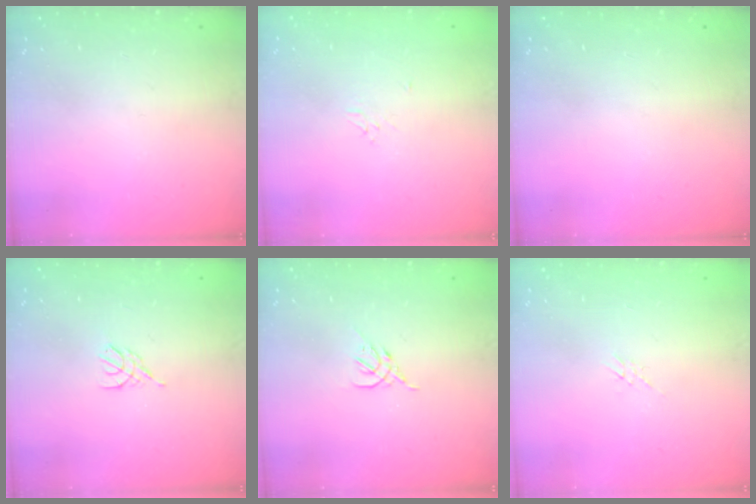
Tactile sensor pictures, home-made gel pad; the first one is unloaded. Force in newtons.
{"total": 4.1, "press": 4.0, "slide": 0.5}
{"total": 0.0}
{"total": 3.4, "press": 3.3, "slide": 0.5}
{"total": 2.6, "press": 2.5, "slide": 0.8}
{"total": 3.7, "press": 3.6, "slide": 0.7}